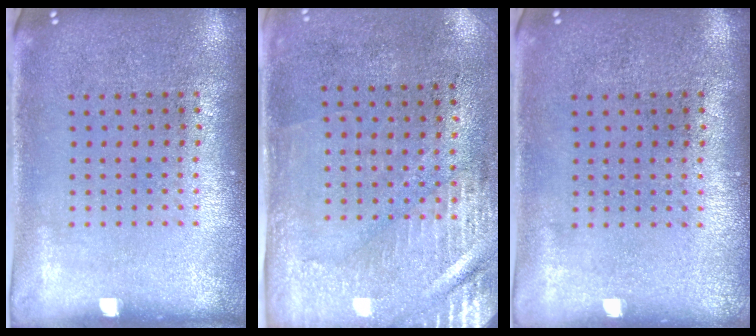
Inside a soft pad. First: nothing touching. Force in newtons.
{"total": 3.0, "press": 2.5, "slide": 1.6}
{"total": 0.0}